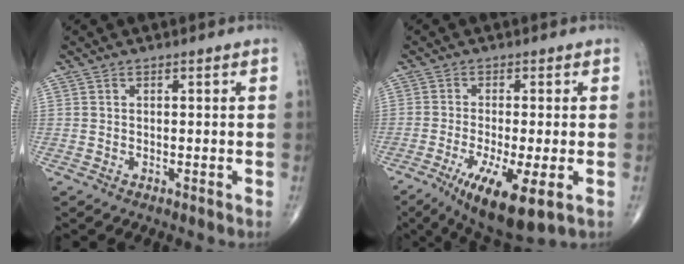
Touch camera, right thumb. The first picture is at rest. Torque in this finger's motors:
{"motor_torque": [0.96, 1.38, 0.13, -0.21, 0.20]}